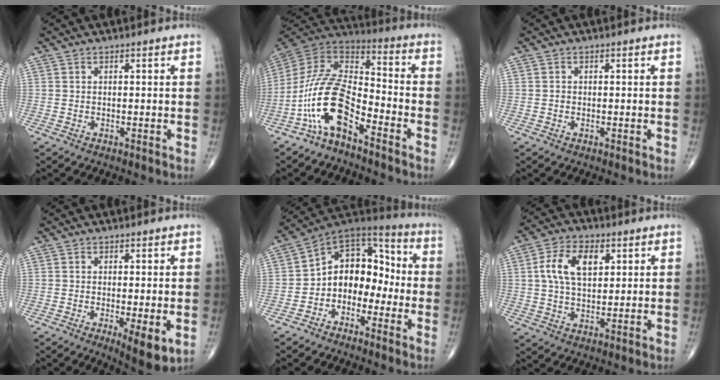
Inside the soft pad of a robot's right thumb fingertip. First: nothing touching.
{"total": 14.2, "force": [-7.8, 5.9, 10.3], "torque": [-0.197, 0.081, -0.156]}
{"total": 0.6, "force": [-0.1, 0.5, 0.2], "torque": [0.000, 0.002, -0.003]}
{"total": 6.2, "force": [-1.5, 1.7, 5.8], "torque": [-0.086, -0.020, -0.022]}
{"total": 12.2, "force": [-2.7, 9.0, 7.8], "torque": [-0.076, 0.069, -0.065]}
{"total": 9.5, "force": [2.6, 5.5, 7.3], "torque": [-0.122, 0.002, 0.045]}